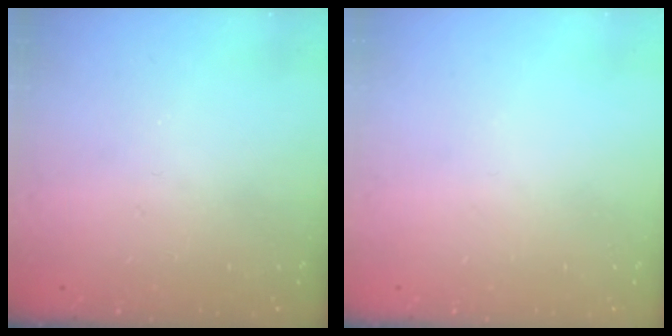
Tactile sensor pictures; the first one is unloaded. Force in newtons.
{"total": 0.0}